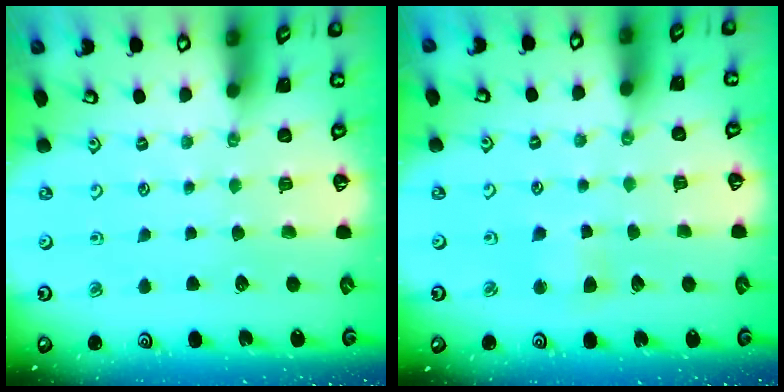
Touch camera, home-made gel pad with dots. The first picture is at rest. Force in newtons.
{"total": 3.0, "press": 3.0, "slide": 0.4}